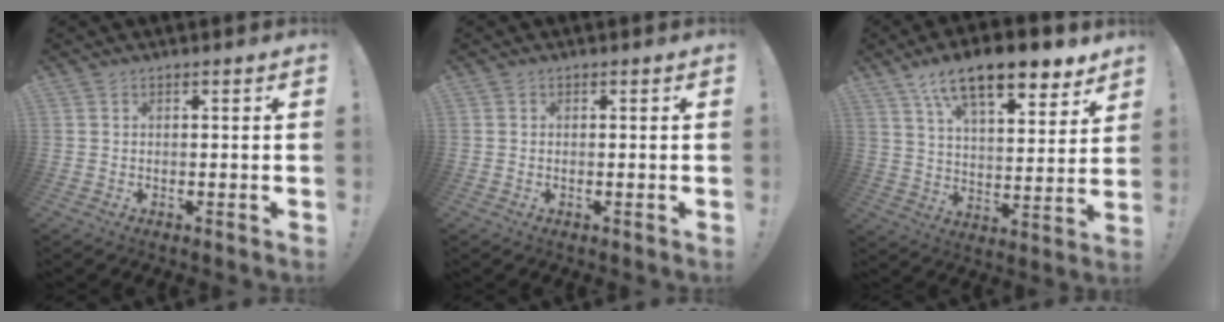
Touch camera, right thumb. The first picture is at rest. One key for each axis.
{"total": 0.0}
{"total": 16.0, "fx": 10.7, "fy": 6.0, "fz": 10.3, "tx": -0.175, "ty": -0.063, "tz": 0.182}